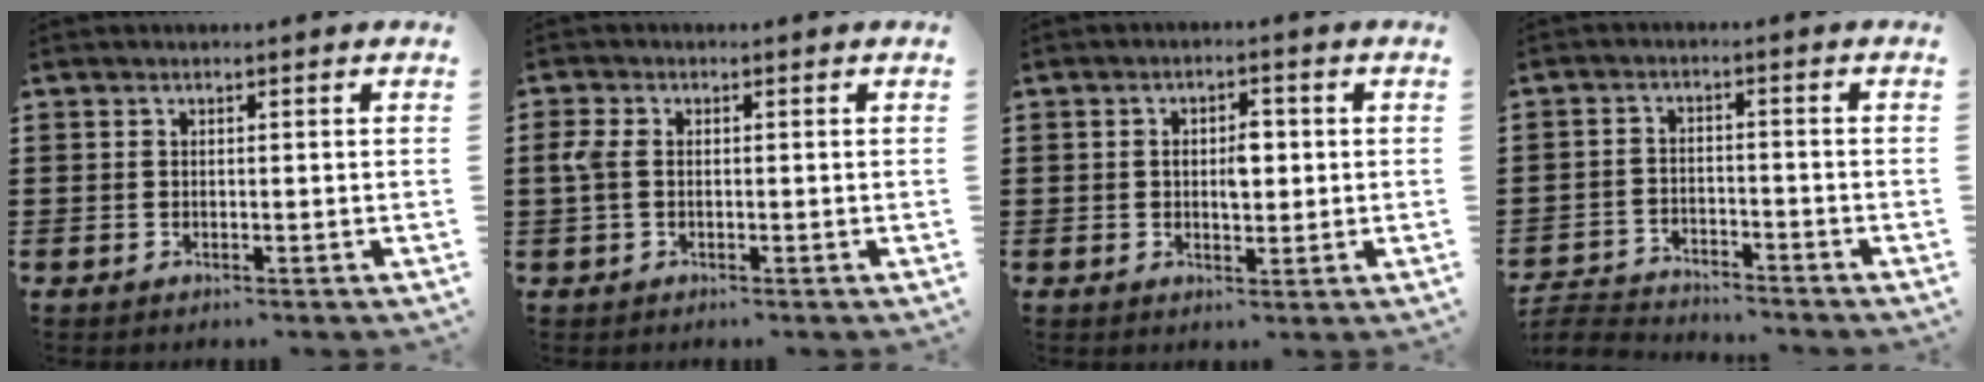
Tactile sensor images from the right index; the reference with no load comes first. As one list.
[{"total": 2.9, "force": [0.0, 1.8, 2.3], "torque": [-0.073, -0.002, -0.008]}, {"total": 3.8, "force": [0.3, 1.7, 3.4], "torque": [-0.060, 0.002, 0.001]}, {"total": 3.7, "force": [-3.7, 0.6, 0.0], "torque": [-0.014, 0.000, -0.082]}]